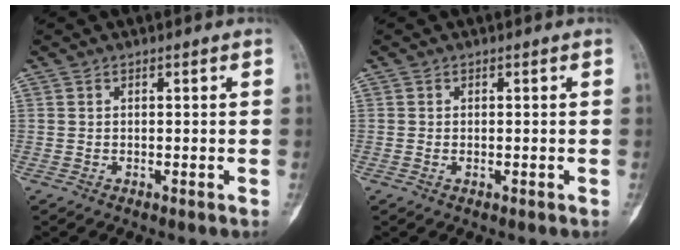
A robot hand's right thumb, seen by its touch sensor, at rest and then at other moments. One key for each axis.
{"total": 0.6, "fx": -0.1, "fy": 0.4, "fz": 0.5, "tx": -0.012, "ty": 0.007, "tz": -0.001}